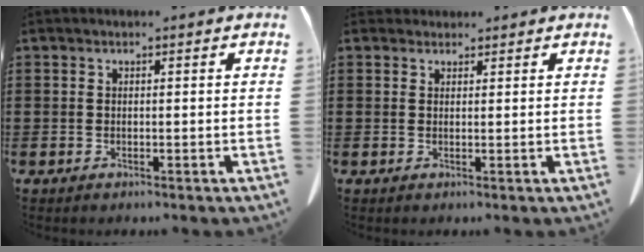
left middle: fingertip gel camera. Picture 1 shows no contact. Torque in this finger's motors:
{"motor_torque": [0.07, 0.06, 0.00, 0.00]}